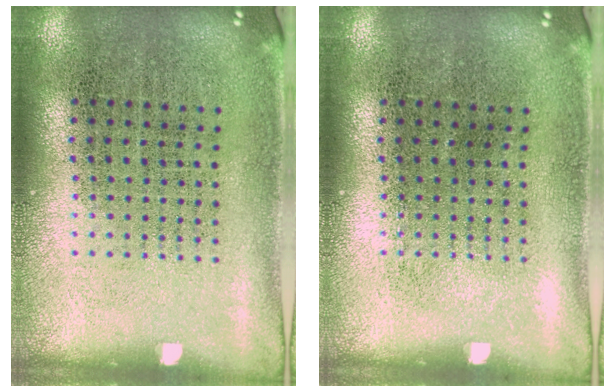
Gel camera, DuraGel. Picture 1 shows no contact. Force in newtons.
{"total": 0.0}